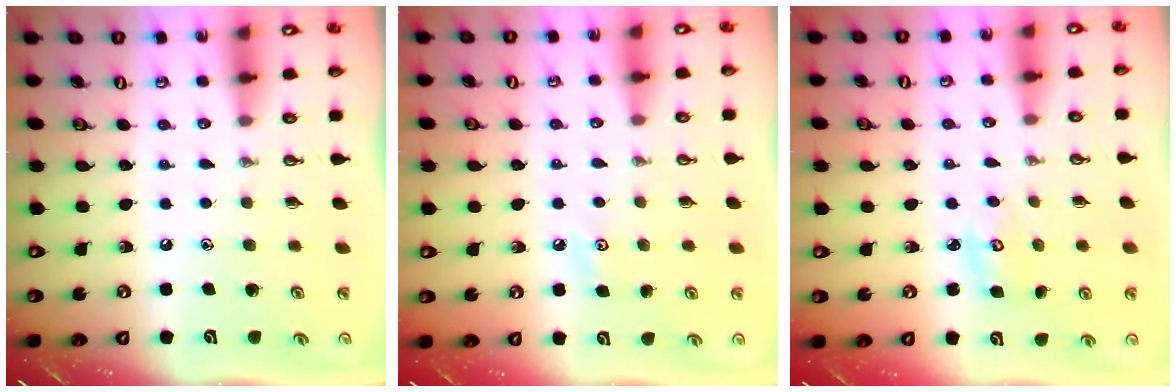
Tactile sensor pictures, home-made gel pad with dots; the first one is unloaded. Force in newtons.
{"total": 4.0, "press": 3.9, "slide": 0.5}
{"total": 4.5, "press": 4.5, "slide": 0.4}